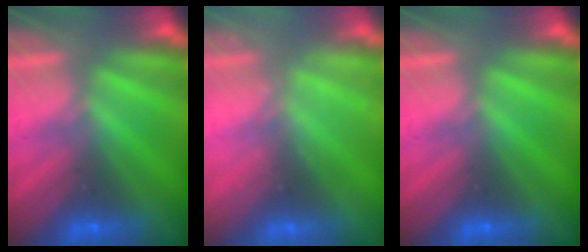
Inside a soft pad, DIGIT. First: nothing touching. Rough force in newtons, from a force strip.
{"total": 2.2}
{"total": 0.0}